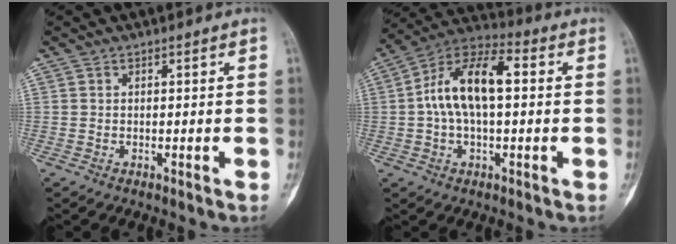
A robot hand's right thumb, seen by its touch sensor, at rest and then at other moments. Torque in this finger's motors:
{"motor_torque": [0.18, 0.23, 1.09, -0.45, 0.18]}